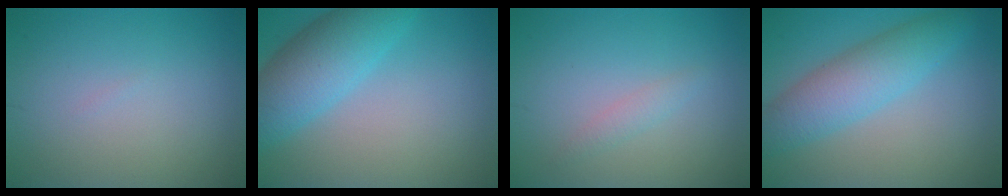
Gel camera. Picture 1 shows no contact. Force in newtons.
{"total": 6.5, "press": 6.5, "slide": 0.2}
{"total": 1.1, "press": 1.1, "slide": 0.0}
{"total": 5.5, "press": 5.5, "slide": 0.1}